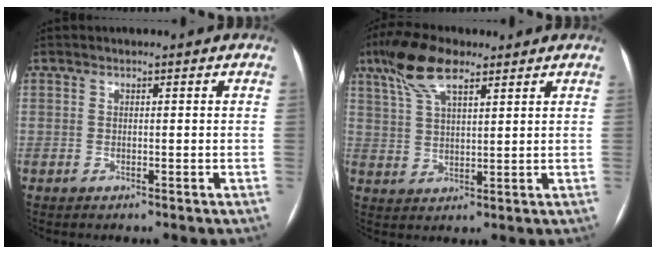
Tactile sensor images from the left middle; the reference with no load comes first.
{"total": 9.0, "force": [5.8, 2.6, 6.3], "torque": [-0.133, 0.024, 0.112]}